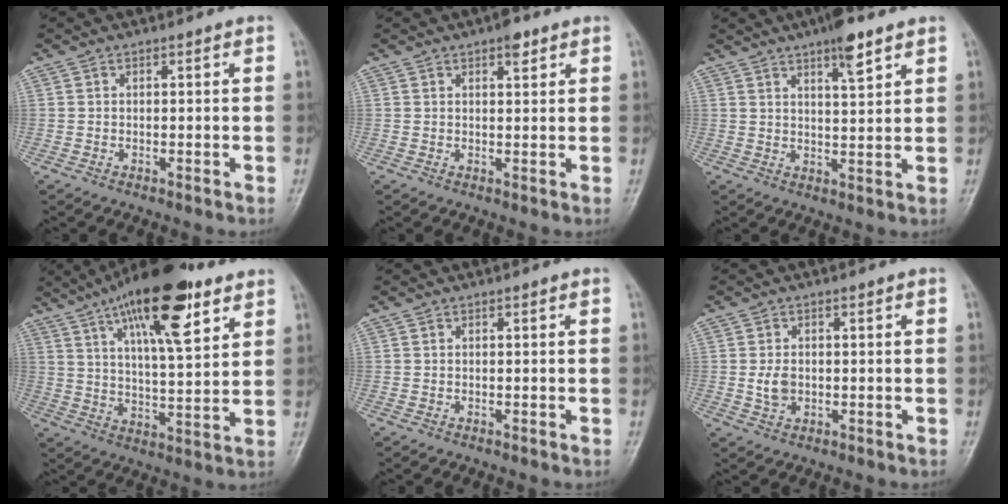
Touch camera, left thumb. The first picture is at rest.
{"total": 2.8, "force": [1.7, 1.1, 1.9], "torque": [-0.020, -0.006, 0.023]}
{"total": 6.6, "force": [4.3, 1.4, 4.8], "torque": [-0.069, -0.022, 0.066]}
{"total": 19.9, "force": [10.9, 6.3, 15.5], "torque": [-0.230, -0.031, 0.176]}
{"total": 0.0}
{"total": 3.3, "force": [-0.1, 2.4, 2.2], "torque": [-0.037, -0.001, 0.000]}